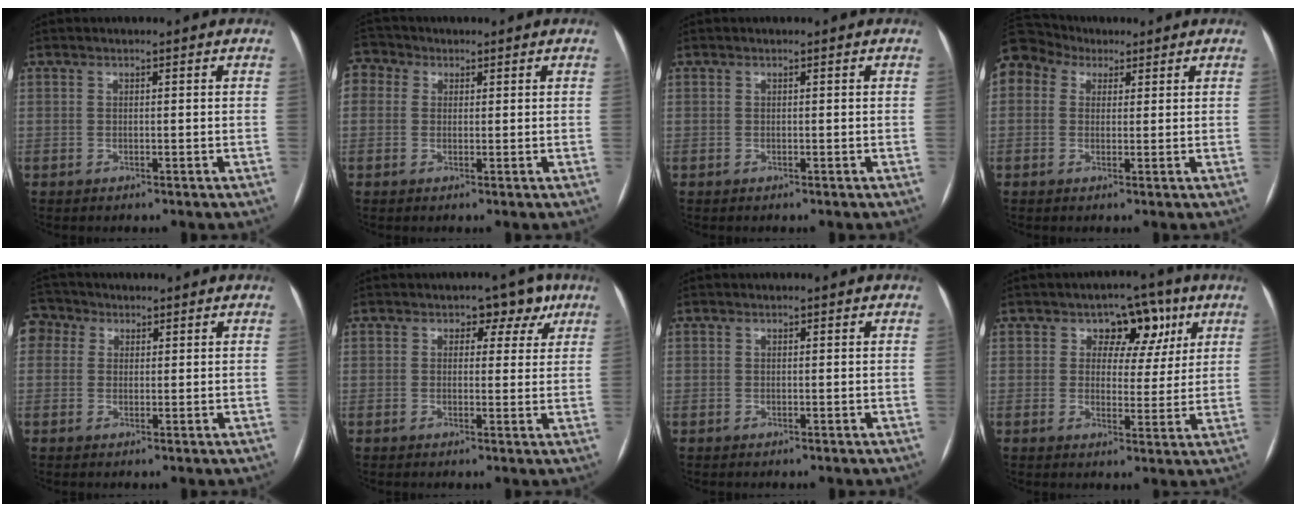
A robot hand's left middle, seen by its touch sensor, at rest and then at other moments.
{"total": 4.8, "force": [1.6, 4.2, 1.9], "torque": [-0.049, 0.028, 0.027]}
{"total": 0.0}
{"total": 9.6, "force": [5.6, 7.2, 3.0], "torque": [-0.077, 0.062, 0.108]}
{"total": 4.5, "force": [1.9, 3.9, 1.4], "torque": [-0.037, 0.024, 0.035]}
{"total": 4.7, "force": [2.6, 3.2, 2.4], "torque": [-0.008, 0.015, 0.026]}
{"total": 0.0}
{"total": 6.9, "force": [3.2, 4.8, 3.8], "torque": [-0.028, 0.017, 0.042]}